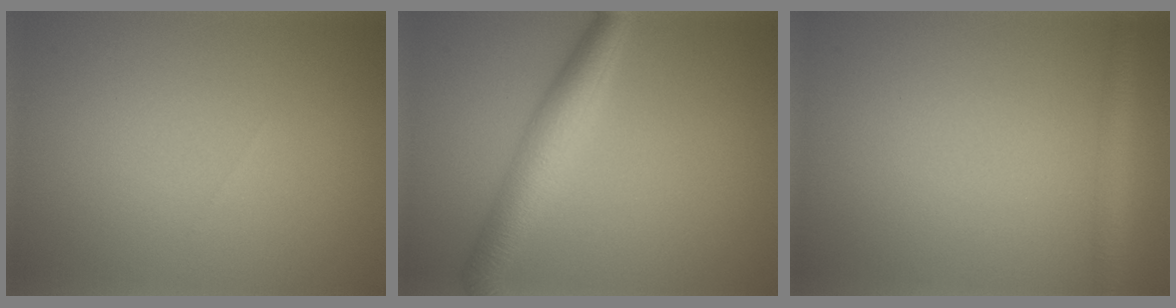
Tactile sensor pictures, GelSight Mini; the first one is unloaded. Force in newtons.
{"total": 4.4, "press": 4.4, "slide": 0.1}
{"total": 2.3, "press": 2.3, "slide": 0.0}